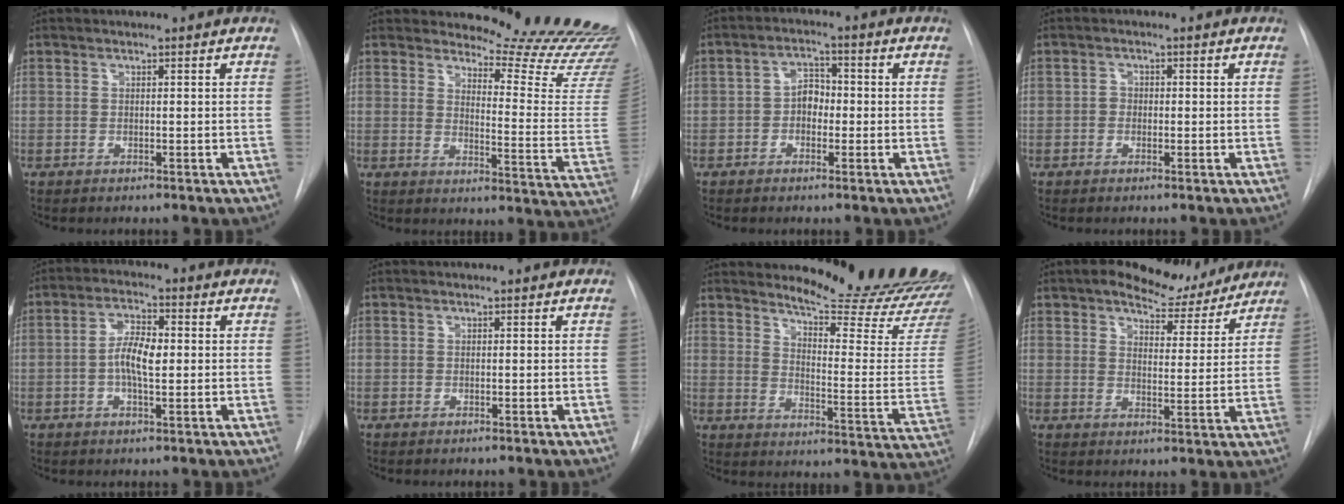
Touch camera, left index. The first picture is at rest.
{"total": 19.0, "force": [18.3, 1.4, 4.8], "torque": [-0.047, -0.169, 0.194]}
{"total": 3.8, "force": [-1.2, 2.5, 2.5], "torque": [-0.040, 0.011, -0.025]}
{"total": 1.4, "force": [-0.8, 1.0, 0.6], "torque": [-0.004, -0.001, -0.015]}
{"total": 5.8, "force": [-0.8, 2.0, 5.4], "torque": [-0.111, 0.002, -0.019]}
{"total": 0.0}
{"total": 19.9, "force": [18.9, 0.2, 6.0], "torque": [-0.085, -0.151, 0.227]}
{"total": 9.6, "force": [8.1, 4.0, 3.4], "torque": [-0.036, -0.002, 0.105]}